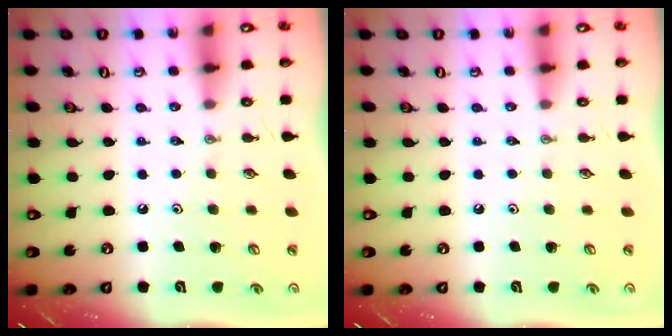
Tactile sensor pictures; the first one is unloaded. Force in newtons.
{"total": 0.0}